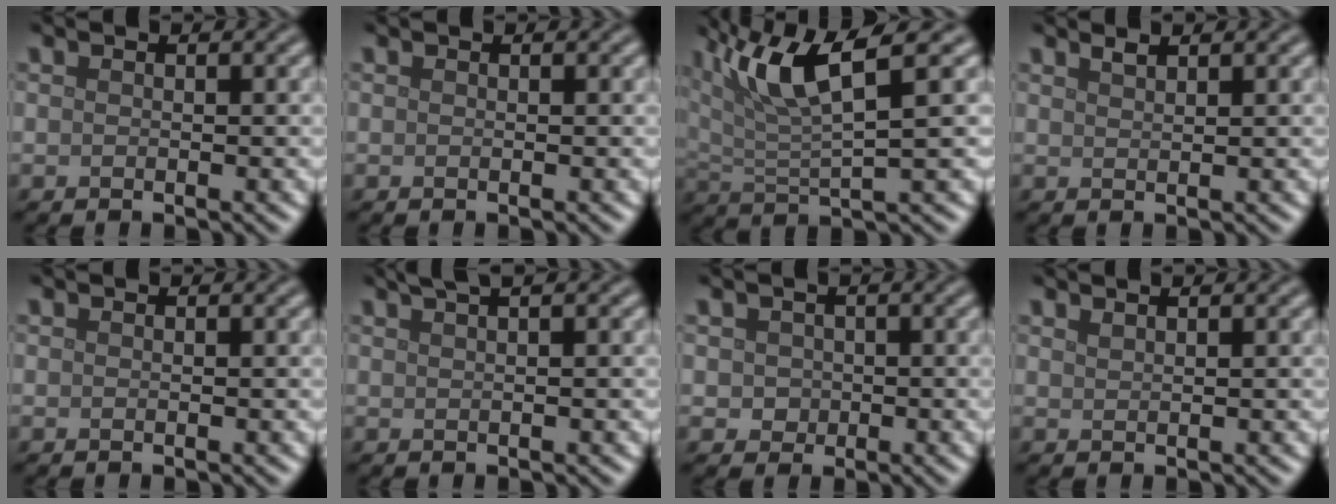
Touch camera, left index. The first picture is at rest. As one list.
[{"total": 0.0}, {"total": 7.6, "force": [3.7, 1.7, 6.3], "torque": [-0.127, 0.010, 0.071]}, {"total": 1.0, "force": [0.8, 0.2, 0.4], "torque": [-0.002, 0.001, 0.015]}, {"total": 0.0}, {"total": 3.4, "force": [2.2, 1.2, 2.3], "torque": [-0.016, 0.012, 0.012]}, {"total": 1.5, "force": [0.1, 1.4, 0.5], "torque": [-0.006, -0.004, 0.001]}, {"total": 0.8, "force": [0.7, 0.2, 0.3], "torque": [-0.004, 0.000, 0.012]}]